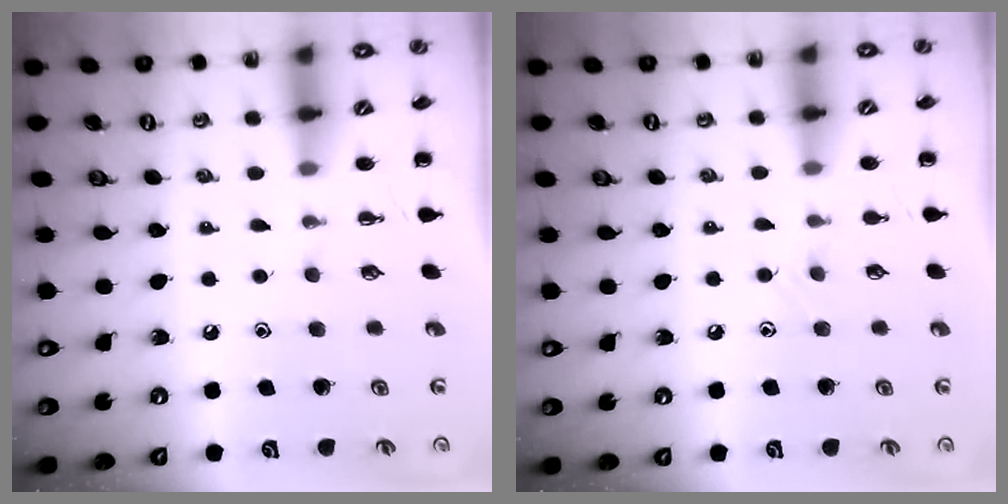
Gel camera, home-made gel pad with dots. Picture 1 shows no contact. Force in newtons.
{"total": 3.6, "press": 3.4, "slide": 1.1}